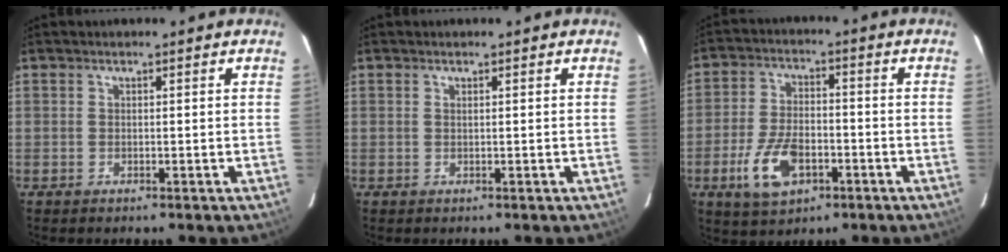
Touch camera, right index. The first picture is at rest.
{"total": 0.0}
{"total": 10.8, "force": [-4.6, 5.9, 7.7], "torque": [-0.166, 0.000, -0.076]}